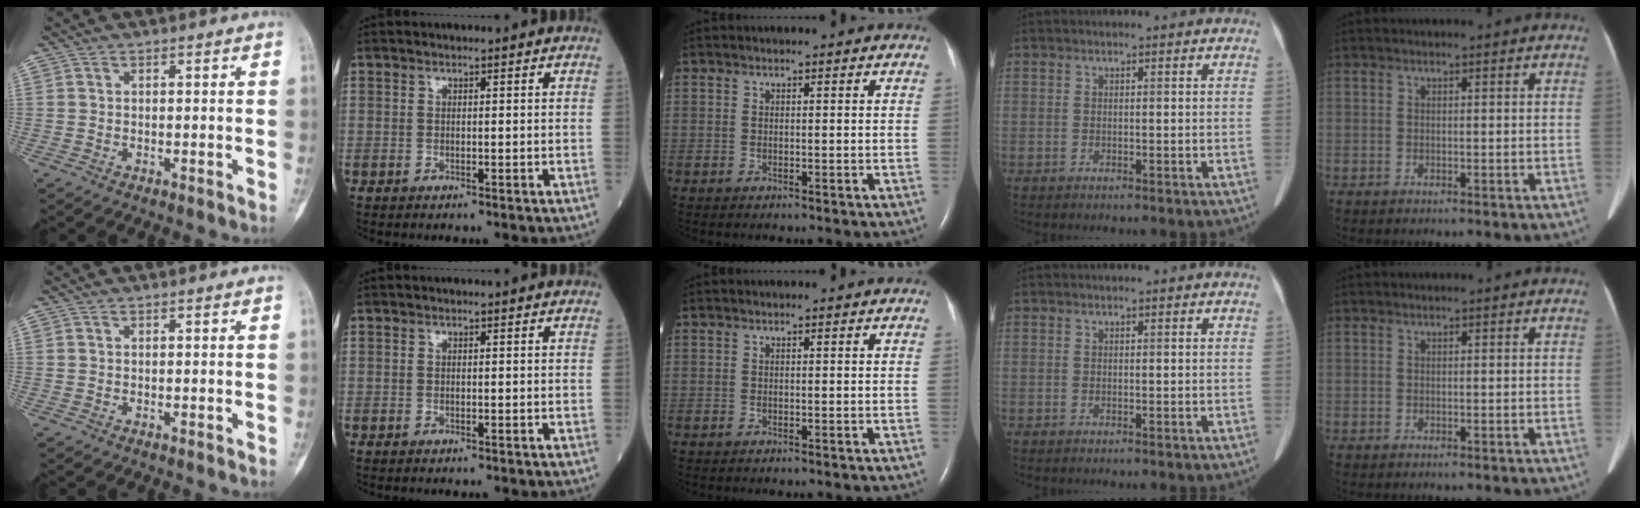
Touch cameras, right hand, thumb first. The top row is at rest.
{}